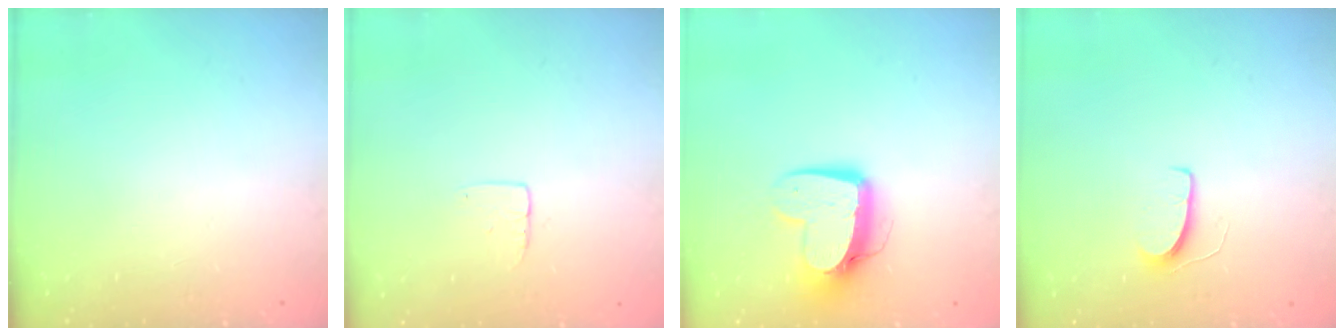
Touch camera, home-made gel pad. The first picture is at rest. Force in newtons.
{"total": 3.6, "press": 3.6, "slide": 0.3}
{"total": 12.2, "press": 12.1, "slide": 1.3}
{"total": 5.8, "press": 5.7, "slide": 0.4}